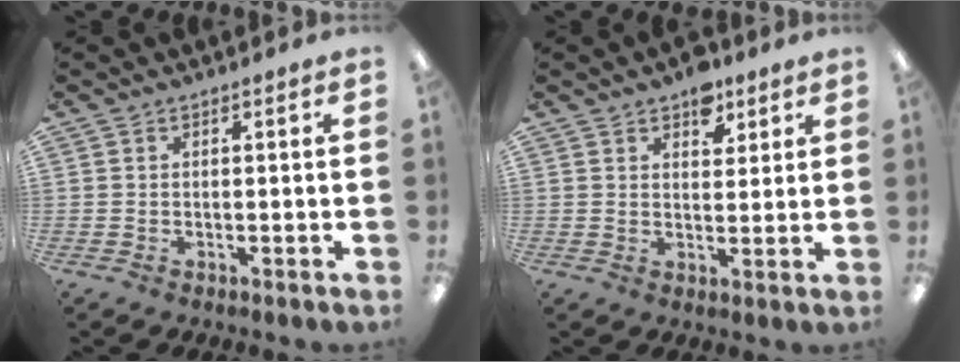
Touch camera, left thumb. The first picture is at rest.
{"total": 6.3, "force": [4.2, 3.7, 2.9], "torque": [-0.022, -0.019, 0.069]}